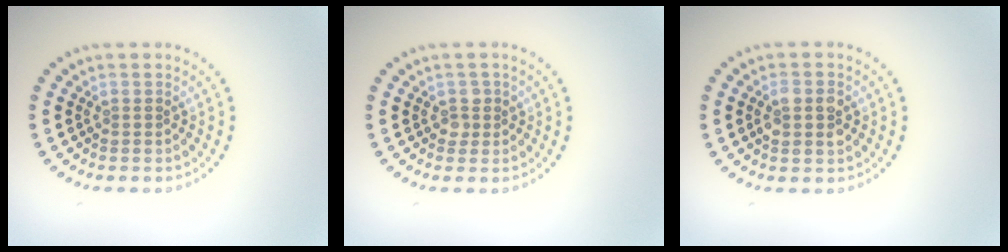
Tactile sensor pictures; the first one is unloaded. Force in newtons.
{"total": 1.2, "press": 1.1, "slide": 0.5}
{"total": 2.3, "press": 2.2, "slide": 0.2}